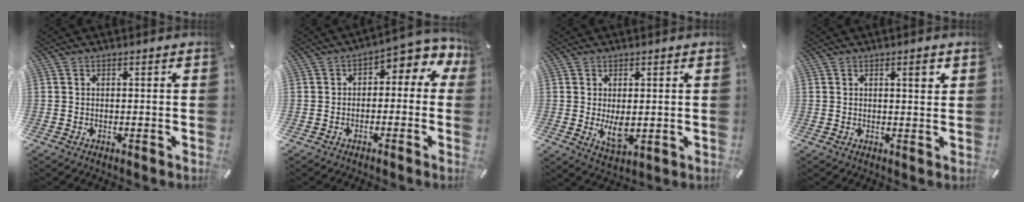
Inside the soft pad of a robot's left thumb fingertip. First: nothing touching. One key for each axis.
{"total": 4.5, "fx": -0.3, "fy": 3.3, "fz": 3.0, "tx": -0.043, "ty": -0.002, "tz": -0.013}
{"total": 6.1, "fx": 0.1, "fy": 3.4, "fz": 5.0, "tx": -0.100, "ty": -0.010, "tz": -0.003}
{"total": 3.0, "fx": 1.5, "fy": 0.8, "fz": 2.5, "tx": -0.029, "ty": -0.006, "tz": 0.018}